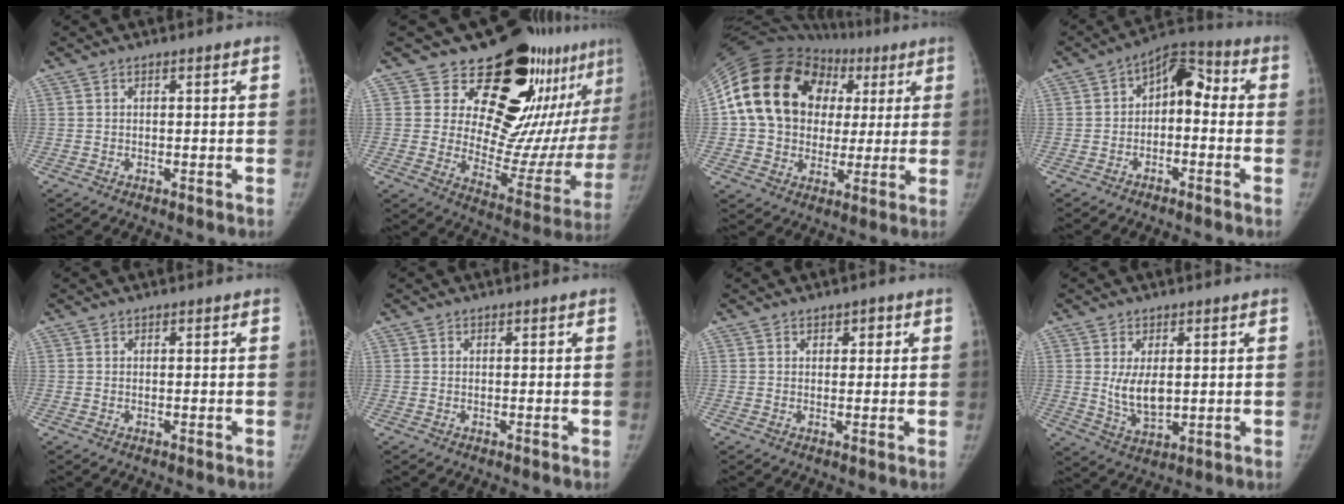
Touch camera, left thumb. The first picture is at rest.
{"total": 25.3, "force": [16.6, 11.9, 15.0], "torque": [-0.168, -0.104, 0.230]}
{"total": 23.8, "force": [5.2, 19.3, 13.0], "torque": [-0.220, 0.048, 0.096]}
{"total": 8.3, "force": [-0.6, 5.5, 6.2], "torque": [-0.062, 0.045, -0.026]}
{"total": 0.0}
{"total": 0.0}
{"total": 2.0, "force": [1.0, 1.5, 0.8], "torque": [0.009, -0.003, 0.010]}
{"total": 6.9, "force": [0.9, 4.1, 5.5], "torque": [-0.084, -0.018, 0.028]}